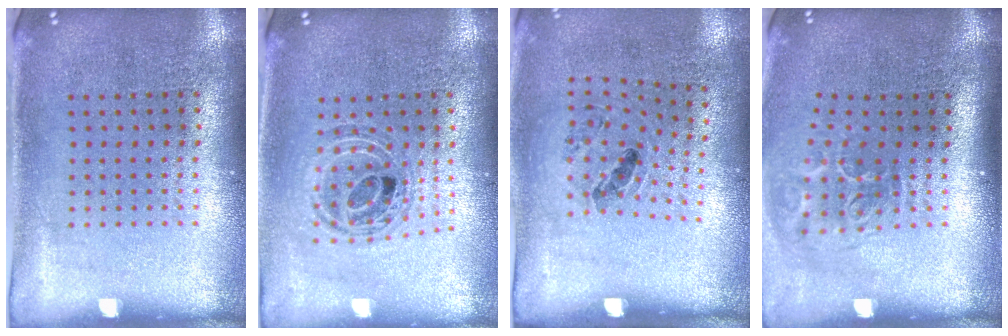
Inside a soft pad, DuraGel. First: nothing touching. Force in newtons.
{"total": 0.8, "press": 0.8, "slide": 0.1}
{"total": 1.1, "press": 0.7, "slide": 0.9}
{"total": 2.1, "press": 1.3, "slide": 1.6}